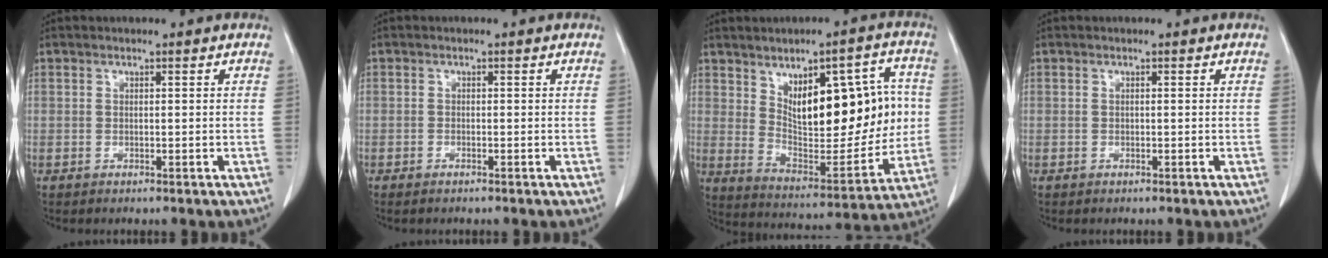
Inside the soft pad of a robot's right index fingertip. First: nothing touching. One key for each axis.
{"total": 0.9, "fx": -0.7, "fy": 0.3, "fz": 0.4, "tx": -0.012, "ty": -0.001, "tz": -0.009}
{"total": 18.2, "fx": 3.8, "fy": 7.5, "fz": 16.2, "tx": -0.238, "ty": 0.020, "tz": 0.075}
{"total": 0.0}